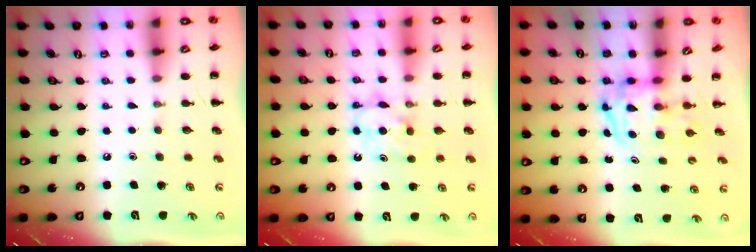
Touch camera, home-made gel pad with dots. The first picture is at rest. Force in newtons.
{"total": 5.4, "press": 5.3, "slide": 1.0}
{"total": 4.0, "press": 3.9, "slide": 0.6}